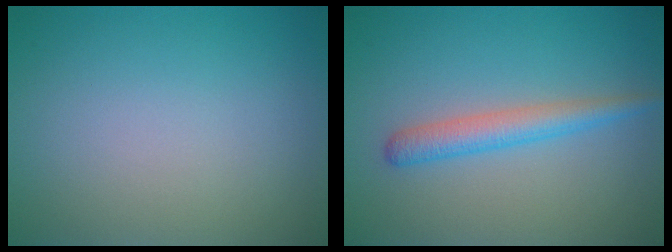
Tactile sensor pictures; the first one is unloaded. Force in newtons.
{"total": 2.8, "press": 2.8, "slide": 0.2}